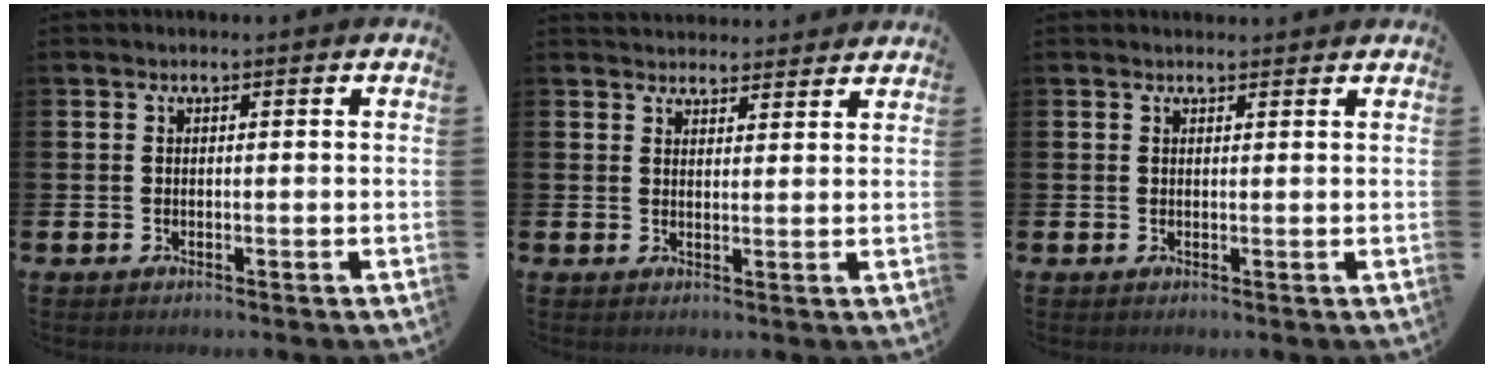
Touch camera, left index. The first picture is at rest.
{"total": 3.2, "force": [3.1, 0.7, -0.2], "torque": [0.009, -0.019, 0.055]}
{"total": 0.9, "force": [0.8, 0.2, 0.1], "torque": [0.006, 0.000, 0.014]}